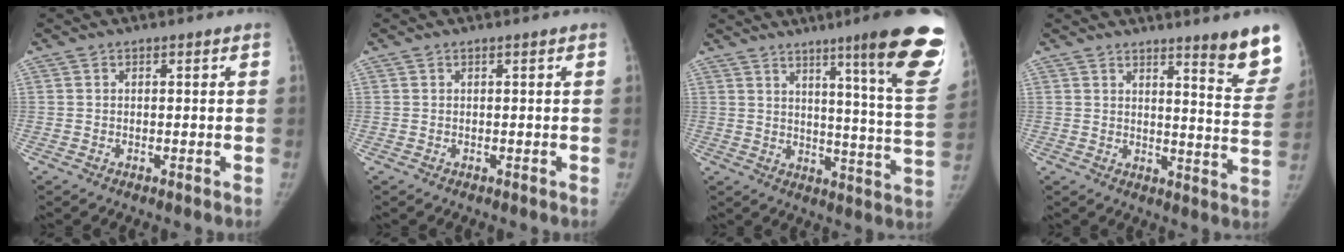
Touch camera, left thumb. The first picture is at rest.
{"total": 0.0}
{"total": 20.4, "force": [12.1, 1.3, 16.3], "torque": [-0.189, -0.072, 0.159]}
{"total": 11.3, "force": [8.3, 1.1, 7.6], "torque": [-0.066, -0.064, 0.100]}